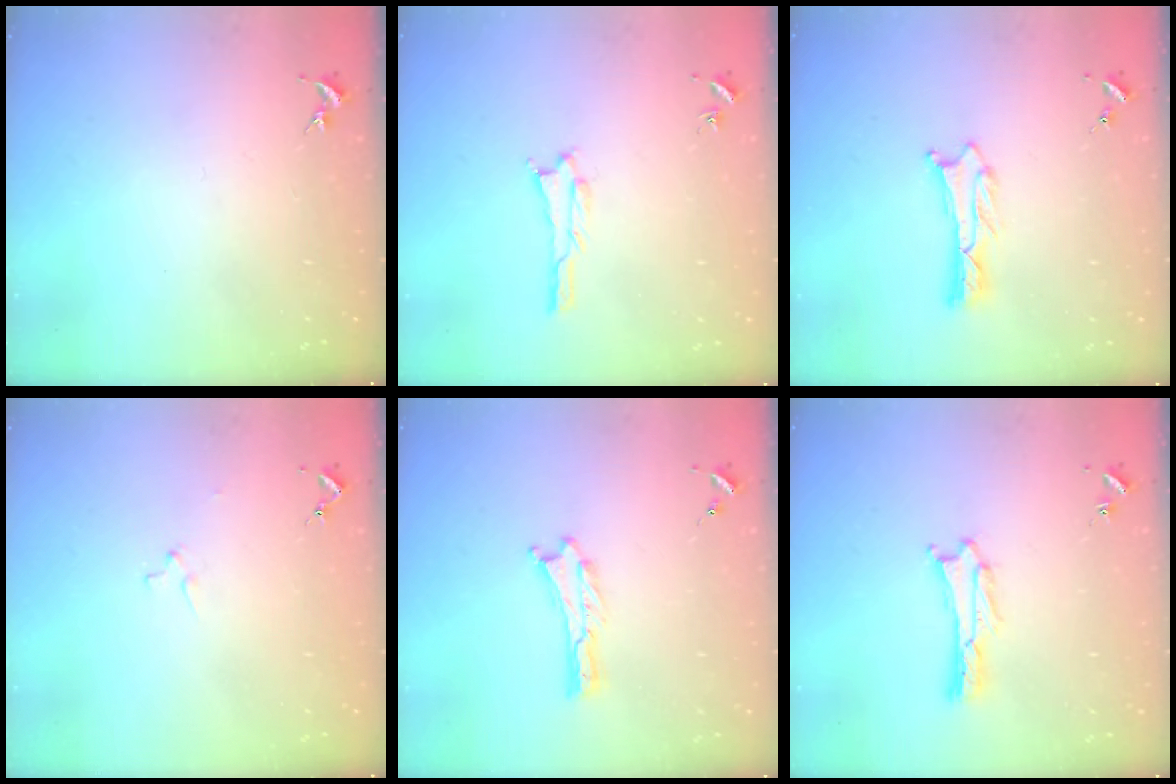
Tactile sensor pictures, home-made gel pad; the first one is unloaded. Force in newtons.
{"total": 1.1, "press": 1.1, "slide": 0.1}
{"total": 1.1, "press": 1.1, "slide": 0.2}
{"total": 1.1, "press": 1.1, "slide": 0.1}
{"total": 0.0}
{"total": 0.0}